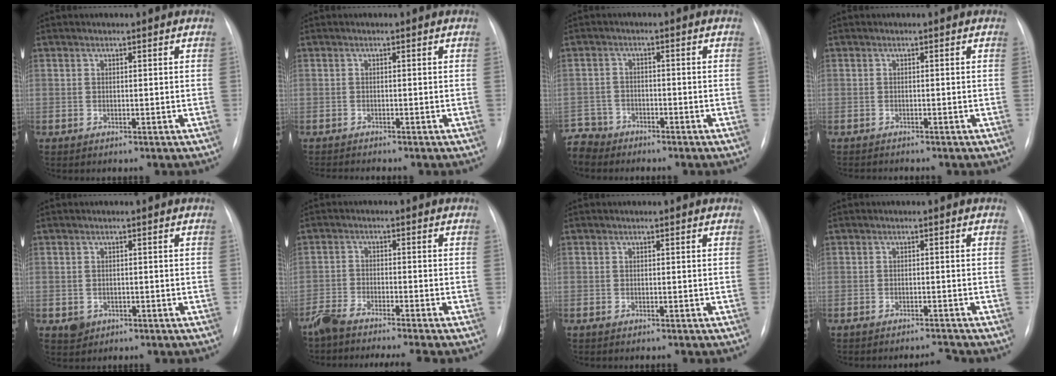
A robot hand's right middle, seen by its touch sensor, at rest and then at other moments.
{"total": 2.4, "force": [-2.3, -0.3, 0.6], "torque": [-0.006, -0.008, -0.036]}
{"total": 5.9, "force": [-5.3, 2.5, -0.3], "torque": [0.007, -0.002, -0.106]}
{"total": 1.9, "force": [-1.8, 0.1, 0.5], "torque": [-0.005, -0.005, -0.024]}
{"total": 2.1, "force": [-0.9, 1.8, 0.4], "torque": [-0.003, 0.005, -0.008]}
{"total": 8.5, "force": [-7.7, -0.3, 3.8], "torque": [-0.057, -0.016, -0.127]}
{"total": 0.9, "force": [-0.8, 0.1, 0.4], "torque": [-0.009, -0.002, -0.012]}
{"total": 2.1, "force": [-2.0, -0.5, 0.1], "torque": [-0.005, -0.007, -0.030]}